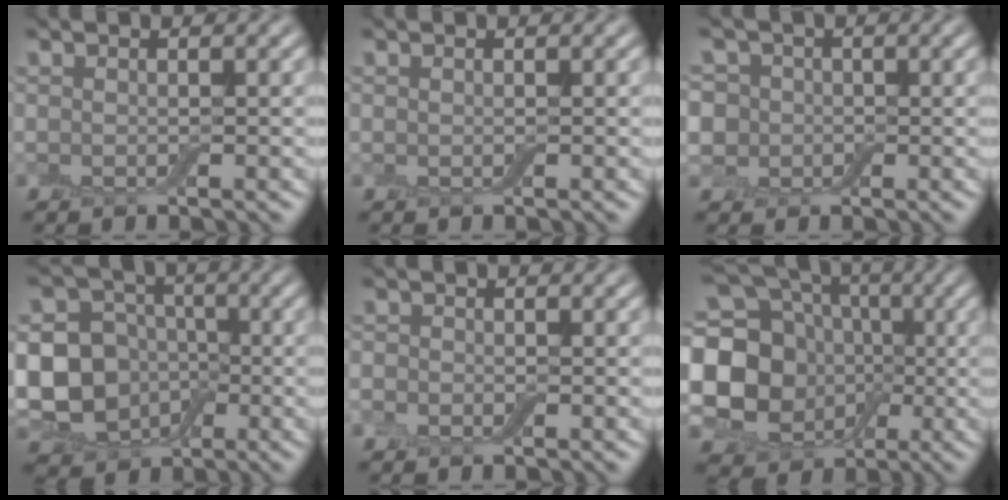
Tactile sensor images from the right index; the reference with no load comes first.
{"total": 0.0}
{"total": 6.0, "force": [1.0, 5.3, 2.5], "torque": [-0.039, 0.032, -0.018]}
{"total": 11.7, "force": [-1.7, 10.7, 4.3], "torque": [-0.113, -0.007, -0.049]}
{"total": 1.1, "force": [-0.5, 0.9, 0.3], "torque": [-0.004, -0.001, -0.012]}
{"total": 15.4, "force": [-0.3, 13.6, 7.3], "torque": [-0.163, 0.004, -0.039]}